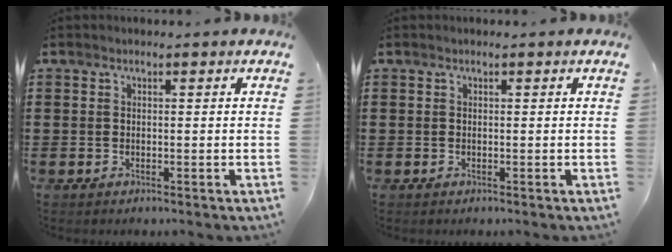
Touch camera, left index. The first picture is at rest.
{"total": 0.0}